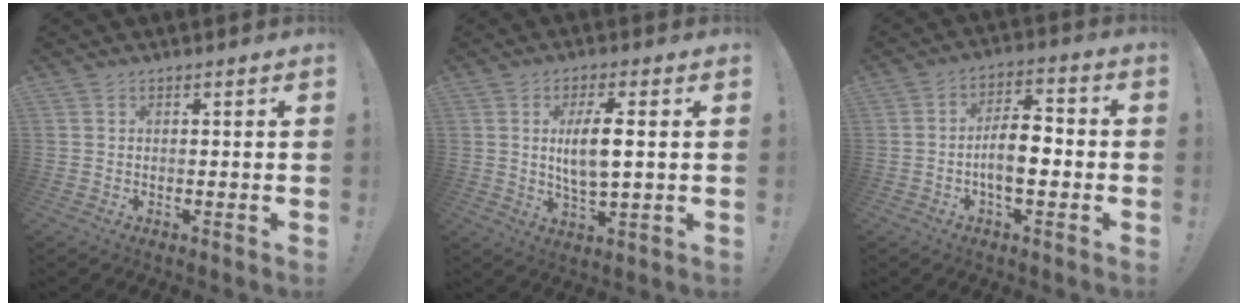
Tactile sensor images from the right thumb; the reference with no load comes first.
{"total": 8.8, "force": [1.4, 2.6, 8.3], "torque": [-0.150, -0.009, 0.017]}
{"total": 10.0, "force": [-2.6, 4.5, 8.5], "torque": [-0.143, 0.016, -0.048]}